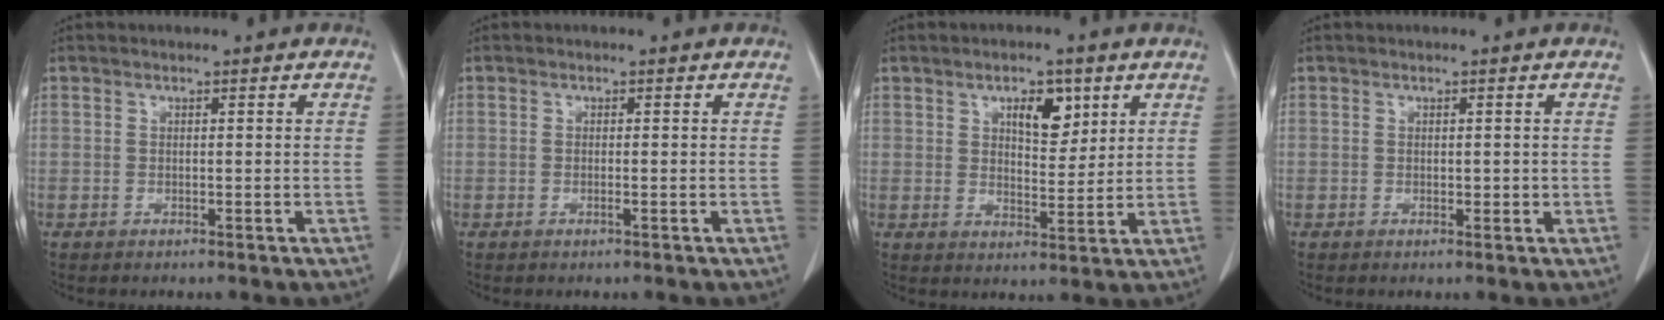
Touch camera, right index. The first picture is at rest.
{"total": 0.6, "force": [-0.3, -0.2, 0.6], "torque": [-0.010, 0.000, -0.005]}
{"total": 5.8, "force": [2.9, 2.4, 4.4], "torque": [-0.069, 0.000, 0.049]}
{"total": 1.0, "force": [0.0, 0.5, 0.8], "torque": [-0.008, -0.001, 0.001]}